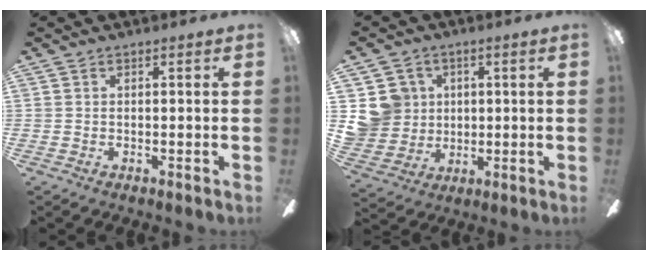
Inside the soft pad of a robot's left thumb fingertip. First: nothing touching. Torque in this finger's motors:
{"motor_torque": [0.24, 0.89, 0.38, -0.26, 0.01]}